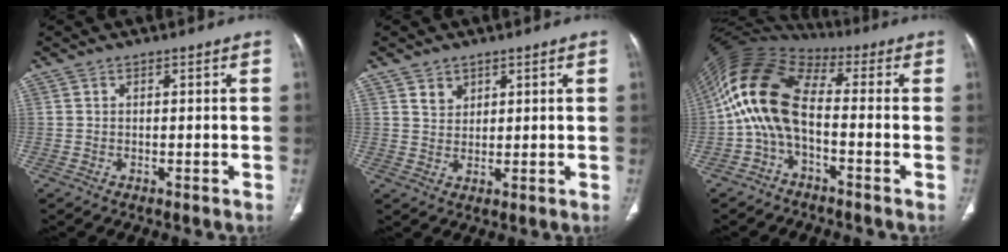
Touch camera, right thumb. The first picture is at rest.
{"total": 3.0, "force": [1.9, 2.1, 0.9], "torque": [0.000, -0.016, 0.036]}
{"total": 13.2, "force": [-1.5, 7.1, 11.0], "torque": [-0.211, 0.049, -0.043]}